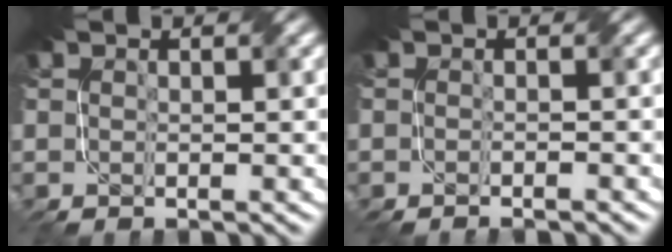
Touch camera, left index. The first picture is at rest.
{"total": 1.8, "force": [-1.5, 0.3, 0.9], "torque": [0.004, 0.003, -0.020]}